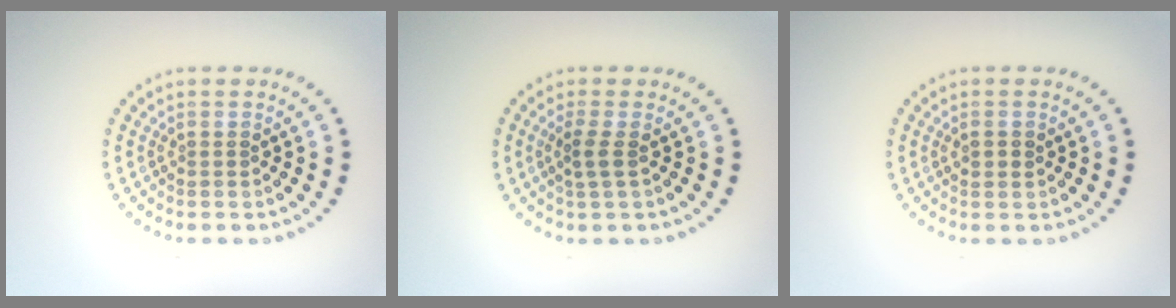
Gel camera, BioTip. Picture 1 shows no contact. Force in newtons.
{"total": 1.6, "press": 1.3, "slide": 0.9}
{"total": 1.1, "press": 1.0, "slide": 0.5}